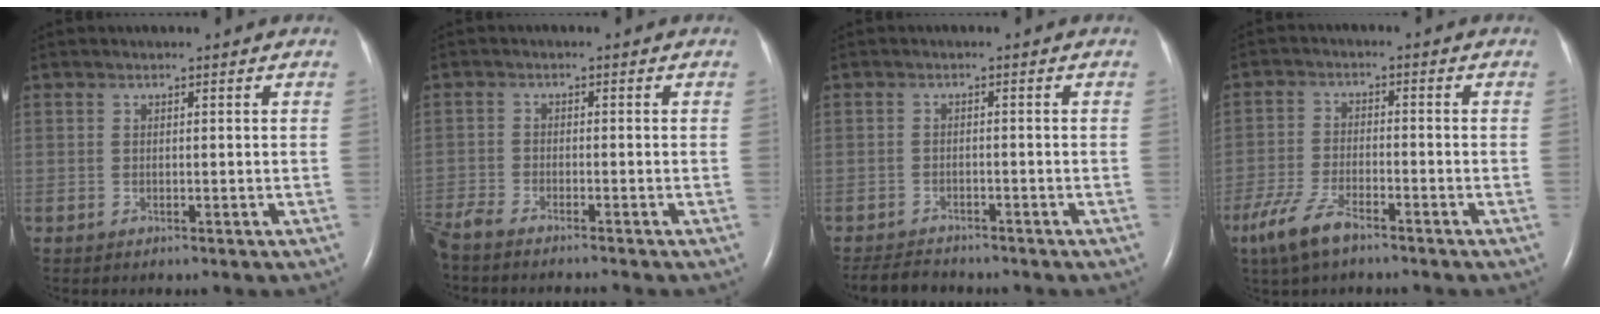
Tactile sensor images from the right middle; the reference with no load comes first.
{"total": 6.8, "force": [-6.2, 0.2, 2.7], "torque": [-0.042, -0.016, -0.108]}
{"total": 4.5, "force": [-4.3, 1.0, 0.8], "torque": [-0.016, -0.014, -0.070]}
{"total": 7.1, "force": [-5.0, 1.8, 4.7], "torque": [-0.109, -0.014, -0.095]}